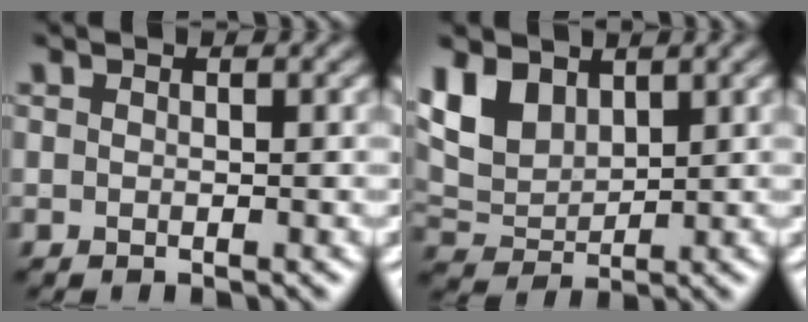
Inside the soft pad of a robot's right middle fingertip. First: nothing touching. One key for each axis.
{"total": 4.8, "fx": 2.6, "fy": 3.0, "fz": 2.7, "tx": -0.063, "ty": -0.003, "tz": 0.051}